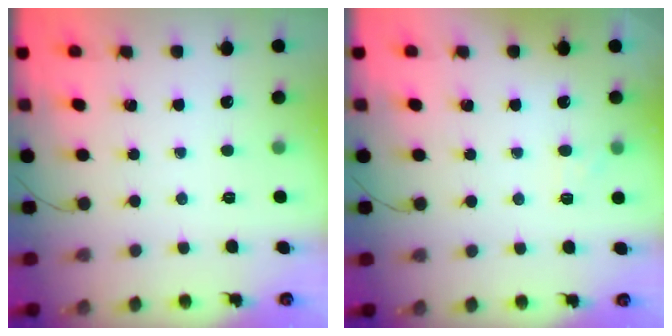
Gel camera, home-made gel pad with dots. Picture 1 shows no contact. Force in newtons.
{"total": 4.8, "press": 4.6, "slide": 1.5}